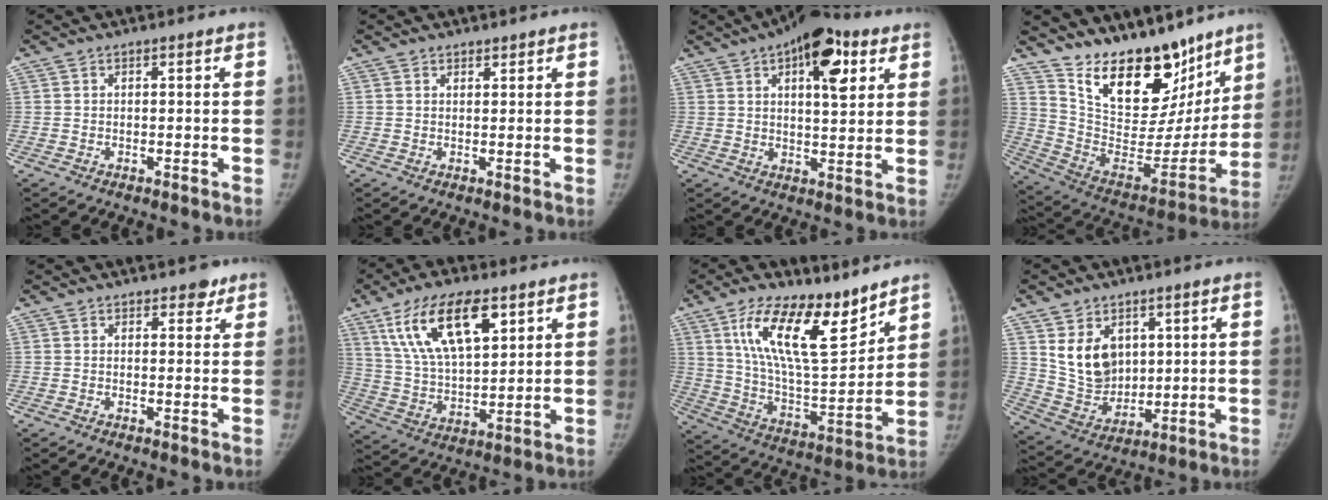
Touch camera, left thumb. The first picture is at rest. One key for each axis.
{"total": 1.1, "fx": 1.0, "fy": 0.5, "fz": 0.1, "tx": 0.008, "ty": -0.007, "tz": 0.013}
{"total": 14.2, "fx": 6.4, "fy": 6.2, "fz": 11.0, "tx": -0.124, "ty": -0.012, "tz": 0.087}
{"total": 24.6, "fx": 17.6, "fy": 11.7, "fz": 12.5, "tx": -0.153, "ty": -0.093, "tz": 0.295}
{"total": 2.3, "fx": 1.7, "fy": 1.4, "fz": 0.7, "tx": 0.011, "ty": -0.009, "tz": 0.018}
{"total": 17.4, "fx": 8.9, "fy": 7.5, "fz": 13.0, "tx": -0.212, "ty": -0.026, "tz": 0.169}
{"total": 19.6, "fx": 12.0, "fy": 7.3, "fz": 13.6, "tx": -0.198, "ty": -0.075, "tz": 0.223}
{"total": 11.1, "fx": 4.0, "fy": 8.2, "fz": 6.4, "tx": -0.079, "ty": -0.031, "tz": 0.096}